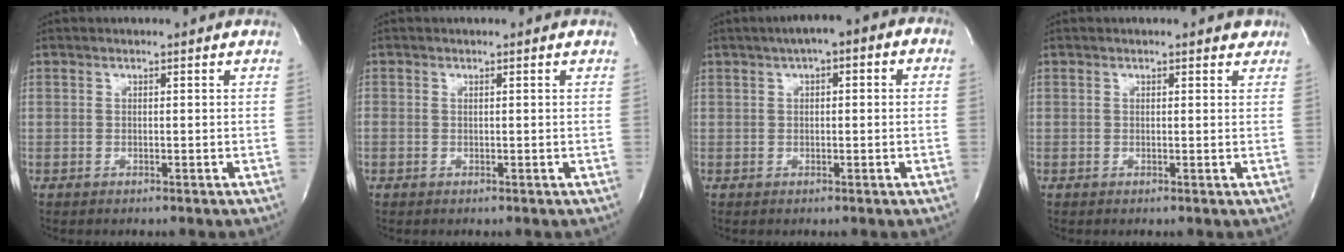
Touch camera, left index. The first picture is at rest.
{"total": 0.0}
{"total": 5.7, "force": [2.0, 1.9, 4.9], "torque": [-0.069, 0.031, 0.020]}
{"total": 1.8, "force": [1.4, 0.8, 0.8], "torque": [-0.008, 0.005, 0.011]}